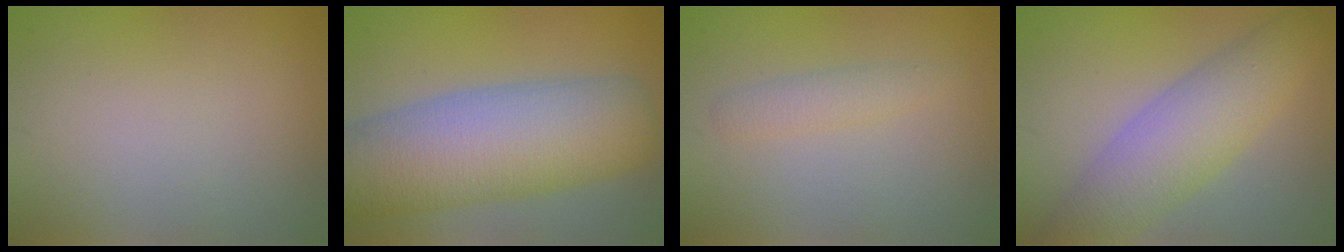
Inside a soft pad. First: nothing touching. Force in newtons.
{"total": 12.0, "press": 12.0, "slide": 0.6}
{"total": 1.6, "press": 1.6, "slide": 0.2}
{"total": 6.7, "press": 6.7, "slide": 0.3}